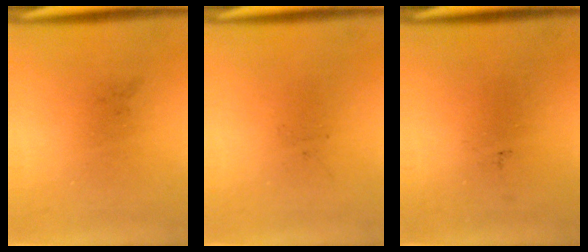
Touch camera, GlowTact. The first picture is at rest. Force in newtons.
{"total": 0.0}
{"total": 0.0}